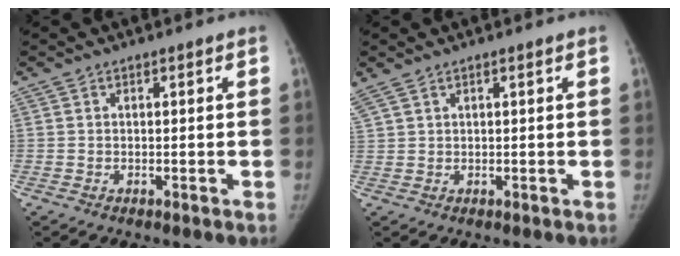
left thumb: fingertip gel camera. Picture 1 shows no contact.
{"total": 3.4, "force": [2.4, 1.1, 2.1], "torque": [-0.064, 0.015, 0.061]}